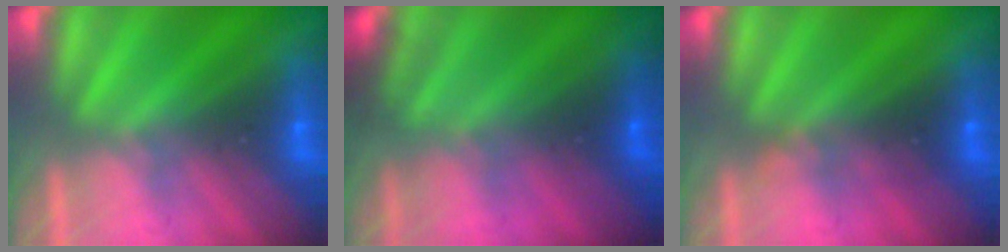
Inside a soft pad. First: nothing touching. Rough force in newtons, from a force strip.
{"total": 4.5}
{"total": 2.3}